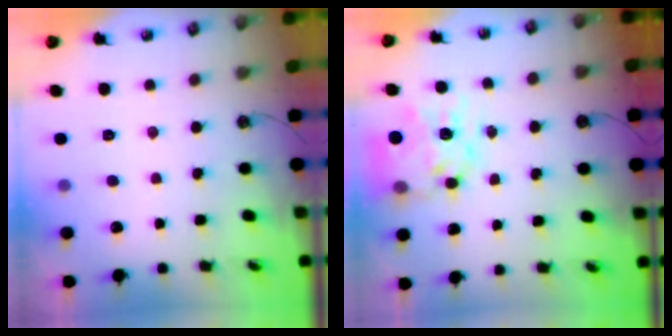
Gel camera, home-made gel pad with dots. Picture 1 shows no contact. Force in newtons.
{"total": 16.7, "press": 16.7, "slide": 1.7}